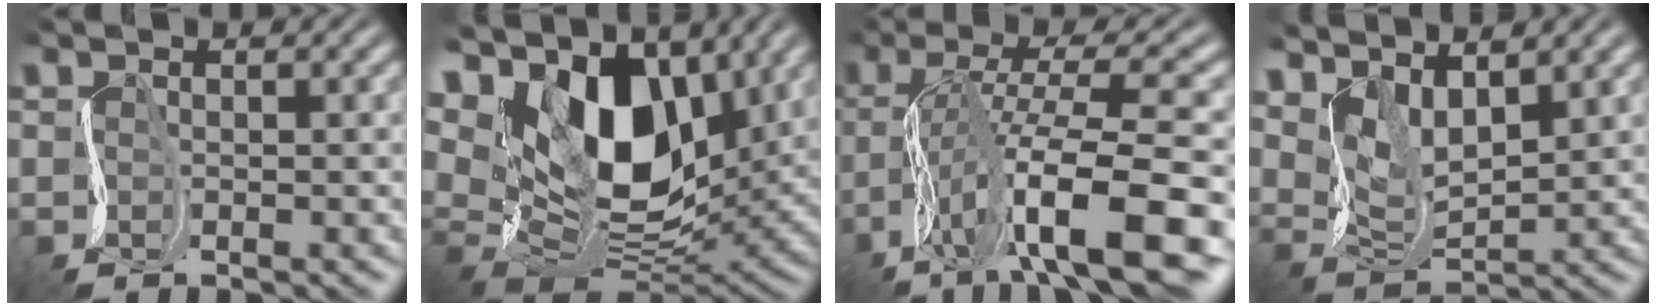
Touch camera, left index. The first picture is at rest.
{"total": 14.7, "force": [7.4, 8.3, 9.6], "torque": [-0.172, 0.022, 0.122]}
{"total": 12.1, "force": [-3.1, 4.0, 11.0], "torque": [-0.201, 0.029, -0.045]}
{"total": 5.0, "force": [3.5, 2.3, 2.8], "torque": [-0.066, -0.001, 0.074]}